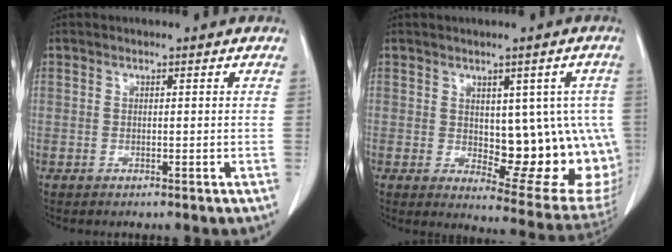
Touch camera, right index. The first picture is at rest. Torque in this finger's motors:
{"motor_torque": [0.44, 0.03, 0.27, 0.05]}